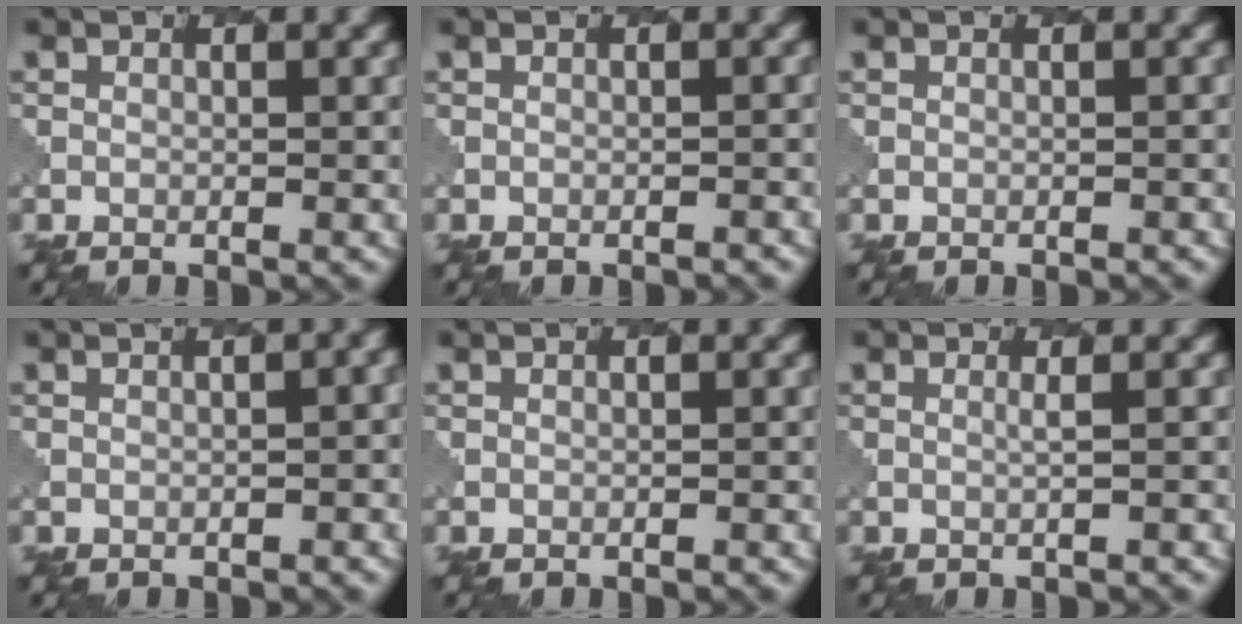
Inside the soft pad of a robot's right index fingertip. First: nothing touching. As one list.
[{"total": 1.1, "force": [-1.1, 0.2, 0.3], "torque": [0.006, 0.002, -0.014]}, {"total": 0.6, "force": [-0.6, 0.1, 0.2], "torque": [0.003, 0.000, -0.007]}, {"total": 5.4, "force": [-0.6, 2.4, 4.7], "torque": [-0.012, 0.019, -0.002]}, {"total": 0.7, "force": [-0.5, 0.2, 0.4], "torque": [0.000, -0.002, -0.007]}, {"total": 1.0, "force": [0.3, 0.2, 0.9], "torque": [-0.009, 0.000, 0.000]}]